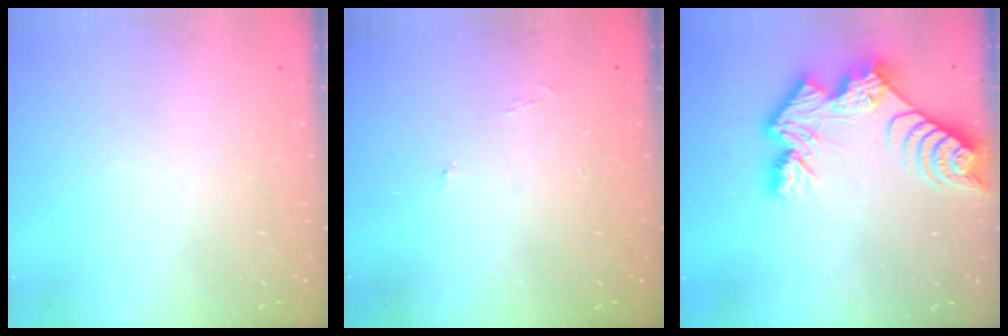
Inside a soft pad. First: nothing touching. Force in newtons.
{"total": 3.1, "press": 3.1, "slide": 0.5}
{"total": 11.9, "press": 11.8, "slide": 1.0}